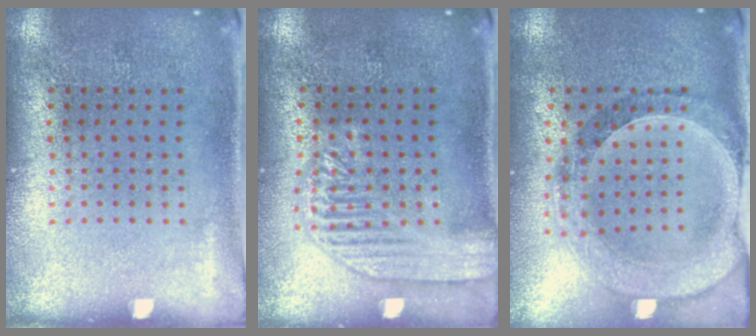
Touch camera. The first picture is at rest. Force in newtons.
{"total": 1.8, "press": 1.8, "slide": 0.4}
{"total": 1.5, "press": 1.4, "slide": 0.4}